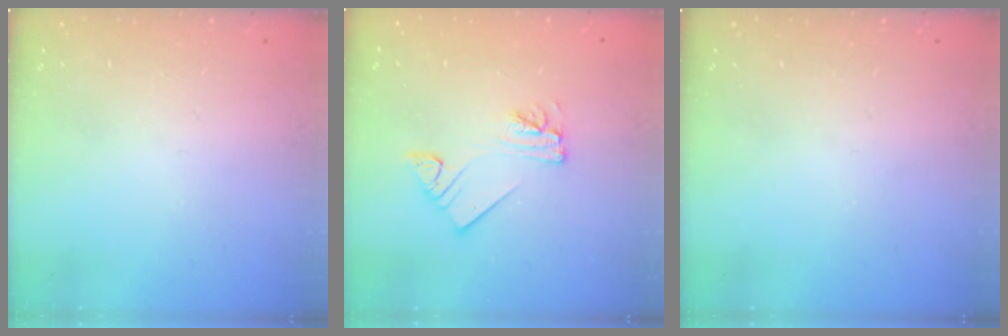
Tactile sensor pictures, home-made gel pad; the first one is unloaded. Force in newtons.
{"total": 5.4, "press": 5.4, "slide": 0.6}
{"total": 0.0}